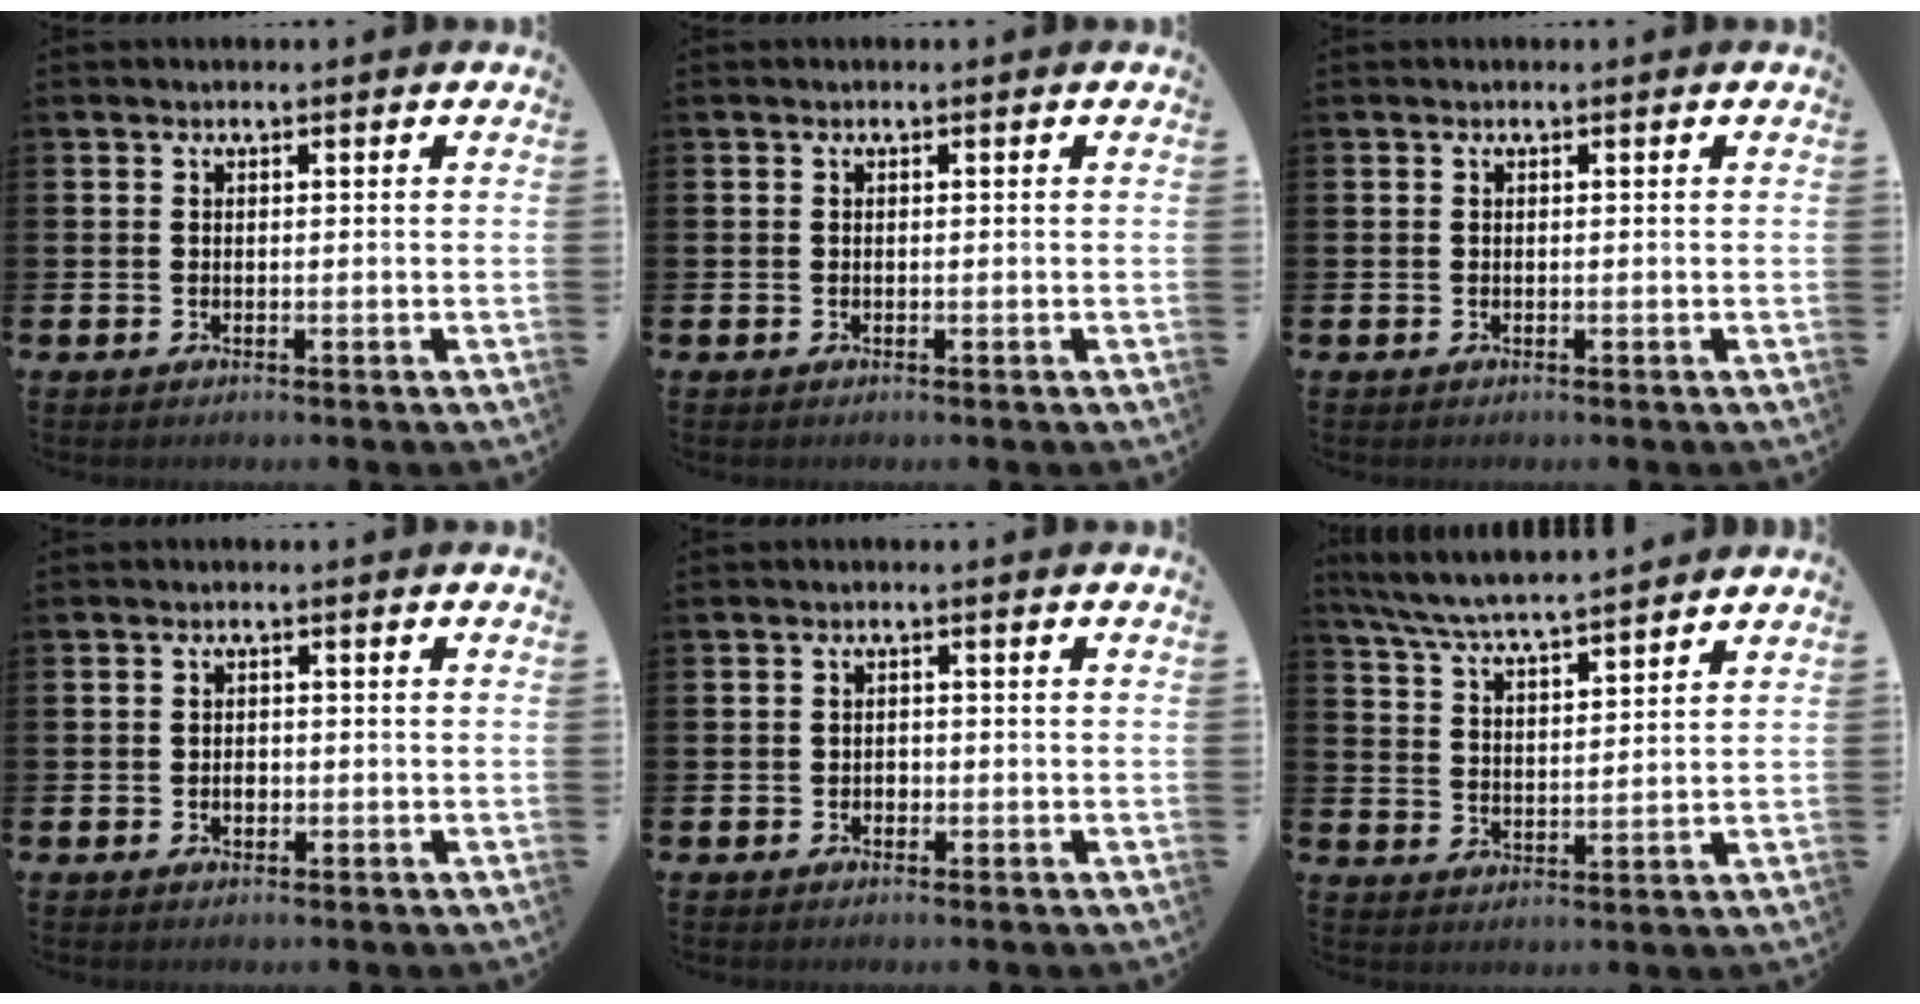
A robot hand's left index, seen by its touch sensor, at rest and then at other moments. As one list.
[{"total": 0.0}, {"total": 0.0}, {"total": 1.5, "force": [-0.4, 1.1, 0.9], "torque": [-0.005, 0.001, -0.012]}, {"total": 1.1, "force": [-0.4, 0.9, 0.4], "torque": [-0.004, 0.003, -0.010]}, {"total": 6.4, "force": [6.2, 0.1, 1.6], "torque": [-0.059, -0.037, 0.109]}]